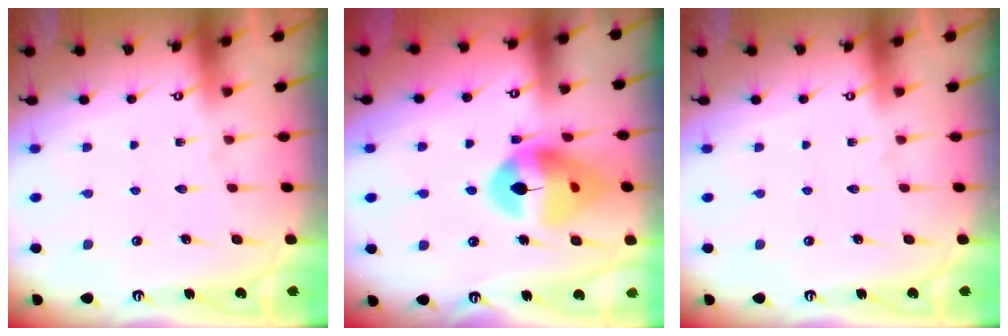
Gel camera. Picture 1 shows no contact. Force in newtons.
{"total": 14.9, "press": 14.7, "slide": 2.0}
{"total": 0.0}